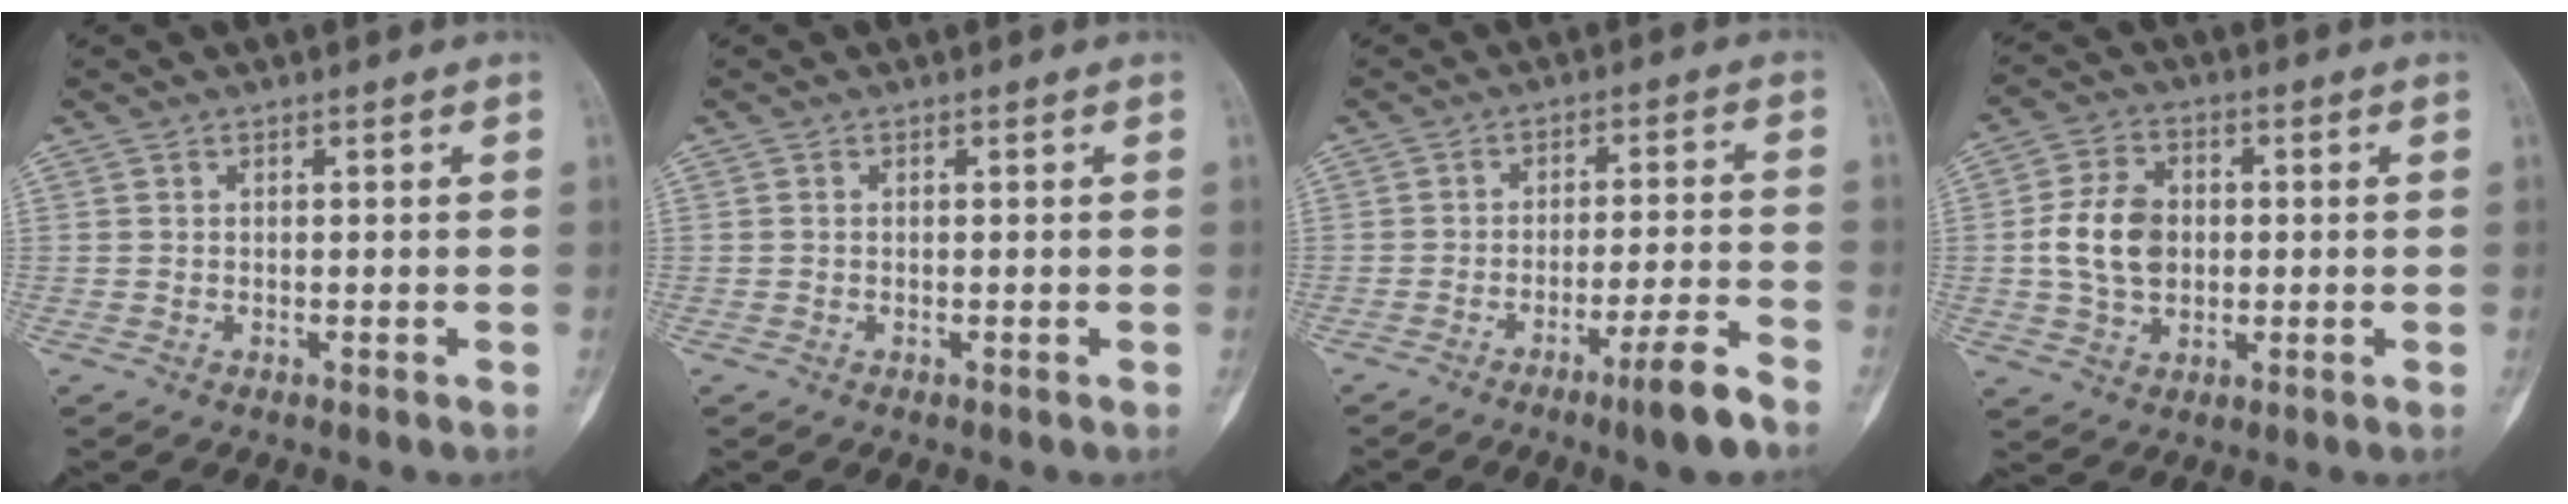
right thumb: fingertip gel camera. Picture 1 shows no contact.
{"total": 0.0}
{"total": 7.3, "force": [-4.9, -0.1, 5.4], "torque": [-0.091, 0.024, -0.082]}
{"total": 10.1, "force": [0.1, 7.3, 7.0], "torque": [-0.113, 0.010, 0.000]}